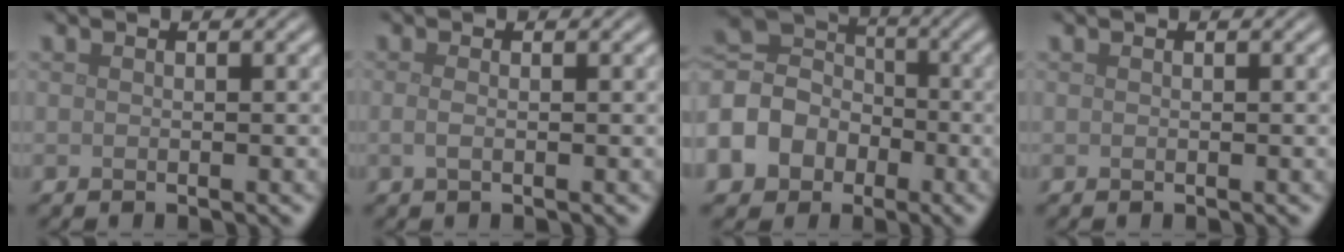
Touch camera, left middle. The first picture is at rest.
{"total": 1.0, "force": [-0.2, 0.4, 0.9], "torque": [-0.022, -0.001, -0.007]}
{"total": 8.7, "force": [-2.9, 7.3, 3.8], "torque": [-0.097, -0.006, -0.073]}
{"total": 0.0}